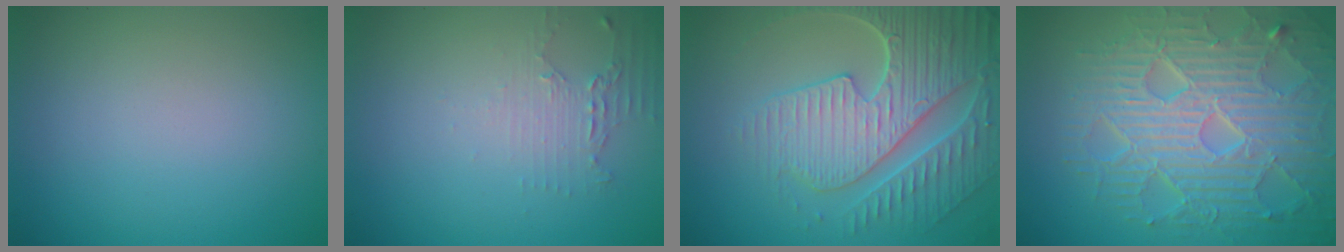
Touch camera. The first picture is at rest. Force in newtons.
{"total": 1.9, "press": 1.3, "slide": 1.4}
{"total": 7.8, "press": 6.0, "slide": 5.0}
{"total": 8.9, "press": 6.4, "slide": 6.2}